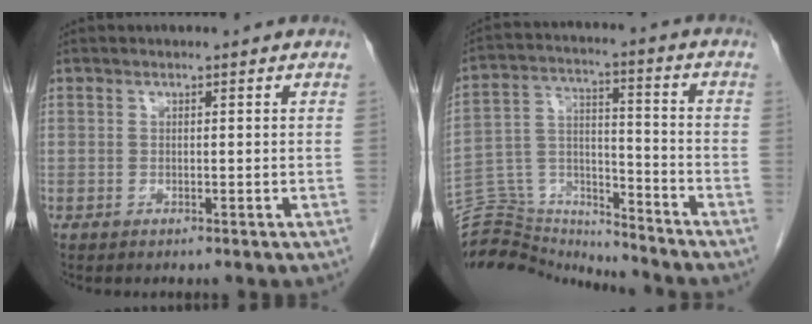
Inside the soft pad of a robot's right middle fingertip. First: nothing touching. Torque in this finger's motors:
{"motor_torque": [-0.21, -0.17, -0.19, -0.09]}